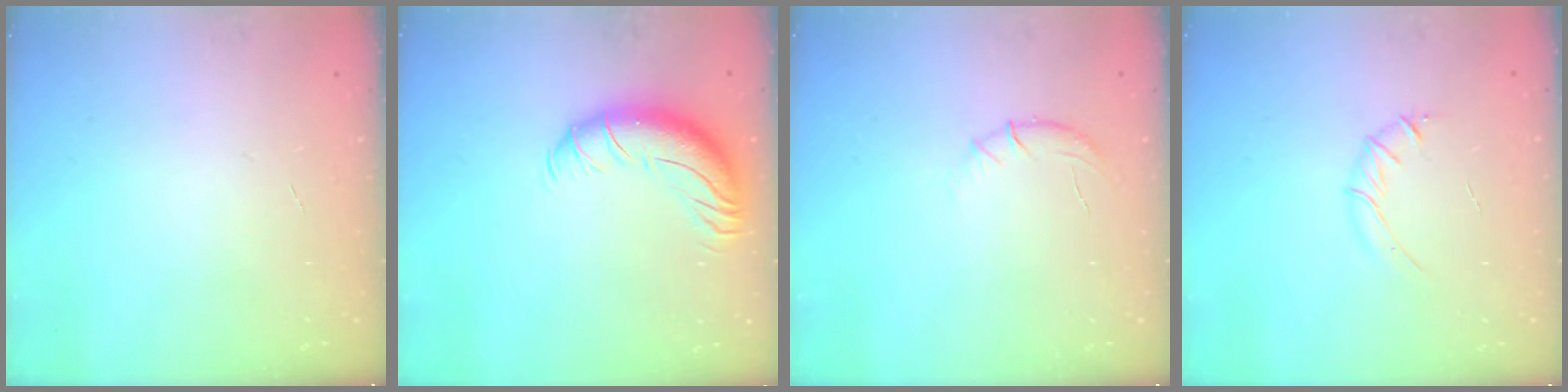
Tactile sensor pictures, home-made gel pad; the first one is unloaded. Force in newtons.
{"total": 12.4, "press": 12.1, "slide": 2.8}
{"total": 6.1, "press": 5.7, "slide": 2.2}
{"total": 3.7, "press": 3.5, "slide": 1.0}